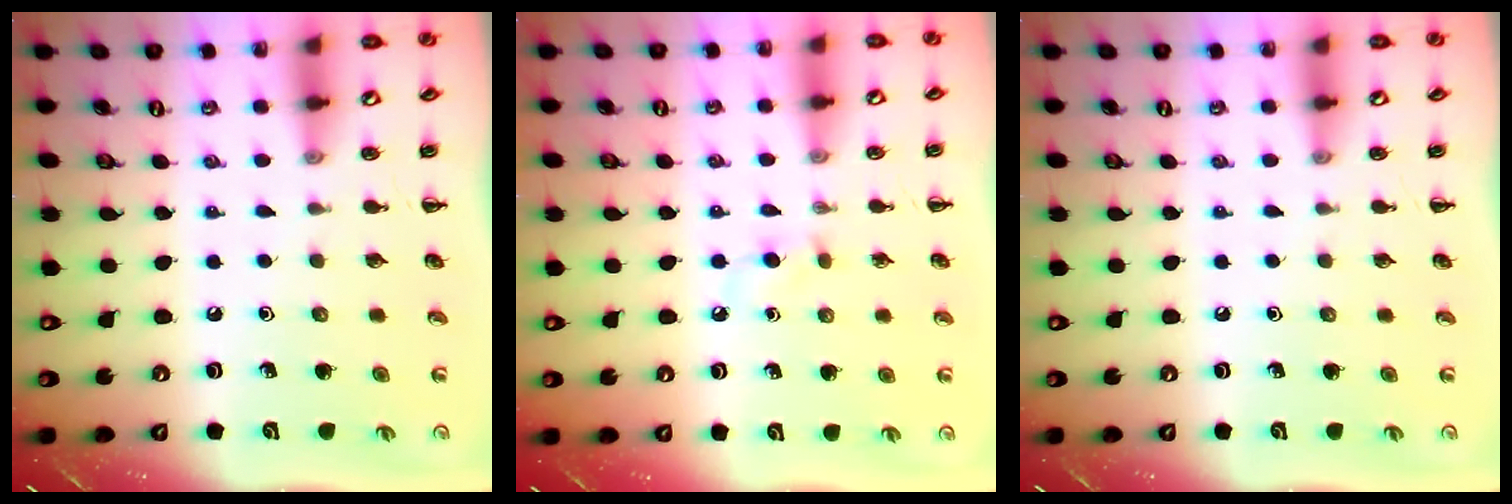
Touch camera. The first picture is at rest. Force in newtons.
{"total": 2.6, "press": 2.4, "slide": 1.1}
{"total": 0.0}